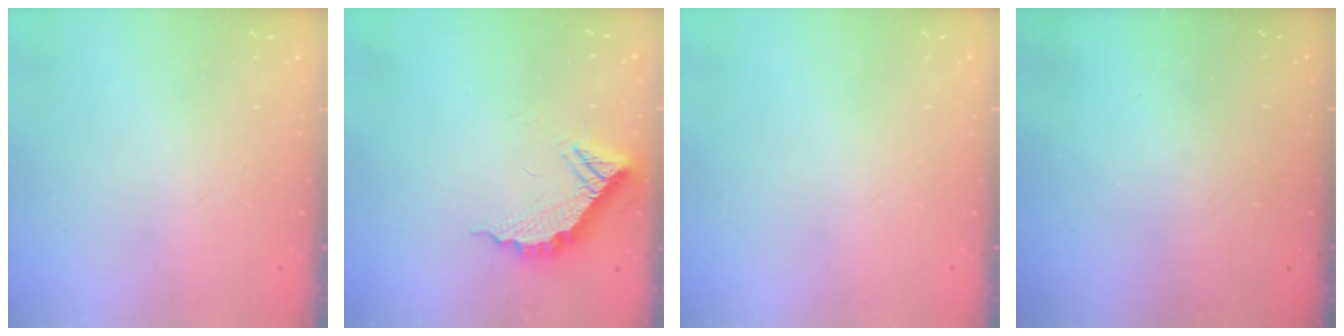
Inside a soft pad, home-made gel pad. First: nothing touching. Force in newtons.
{"total": 11.9, "press": 11.8, "slide": 0.7}
{"total": 0.0}
{"total": 2.9, "press": 2.9, "slide": 0.3}